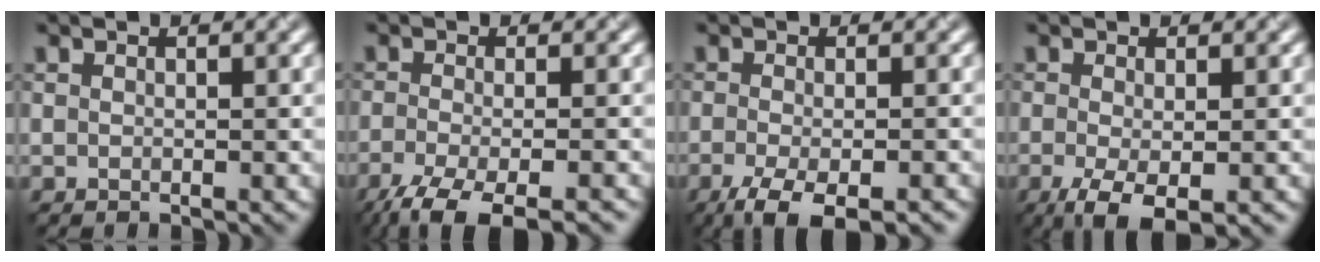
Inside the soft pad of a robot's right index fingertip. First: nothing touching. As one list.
[{"total": 6.3, "force": [-4.4, 1.6, 4.3], "torque": [-0.071, -0.016, -0.082]}, {"total": 5.3, "force": [-3.2, 1.4, 3.9], "torque": [-0.068, -0.010, -0.057]}, {"total": 4.2, "force": [-1.7, 1.4, 3.6], "torque": [-0.074, -0.009, -0.031]}]